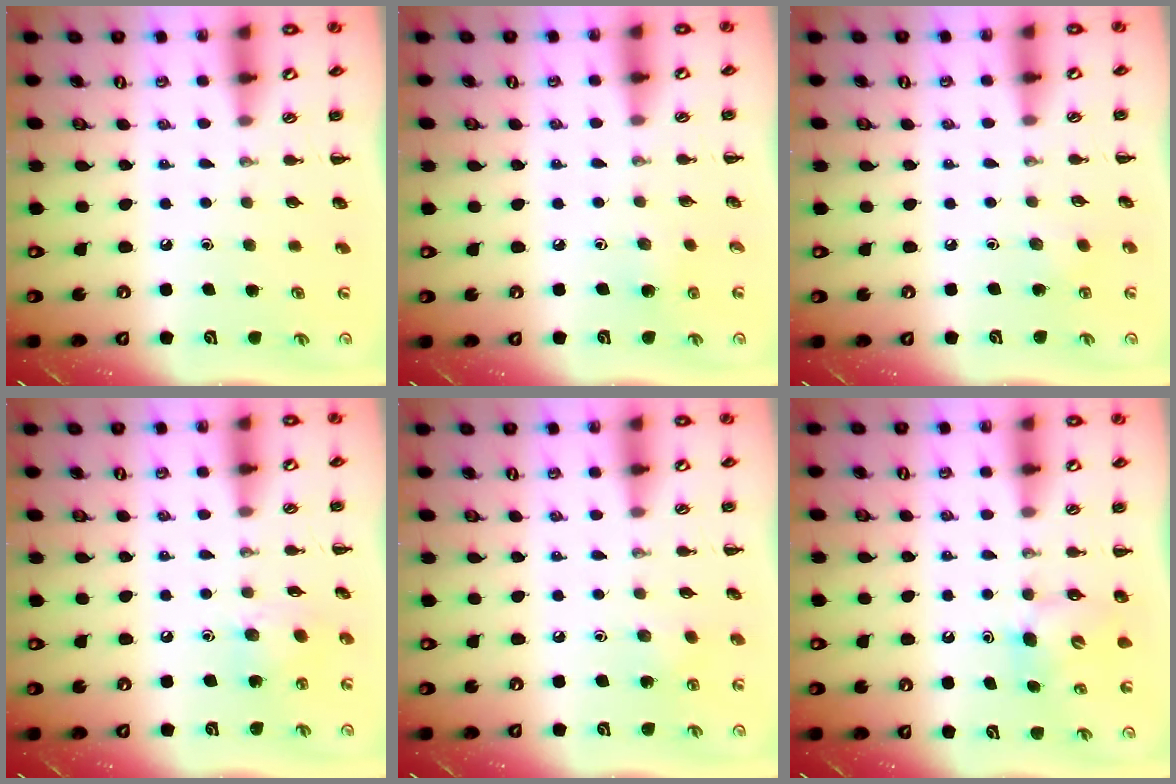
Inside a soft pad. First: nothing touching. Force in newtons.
{"total": 3.1, "press": 2.9, "slide": 1.0}
{"total": 2.5, "press": 2.3, "slide": 0.7}
{"total": 7.0, "press": 6.9, "slide": 0.6}
{"total": 4.6, "press": 4.5, "slide": 1.2}
{"total": 5.0, "press": 4.9, "slide": 0.9}